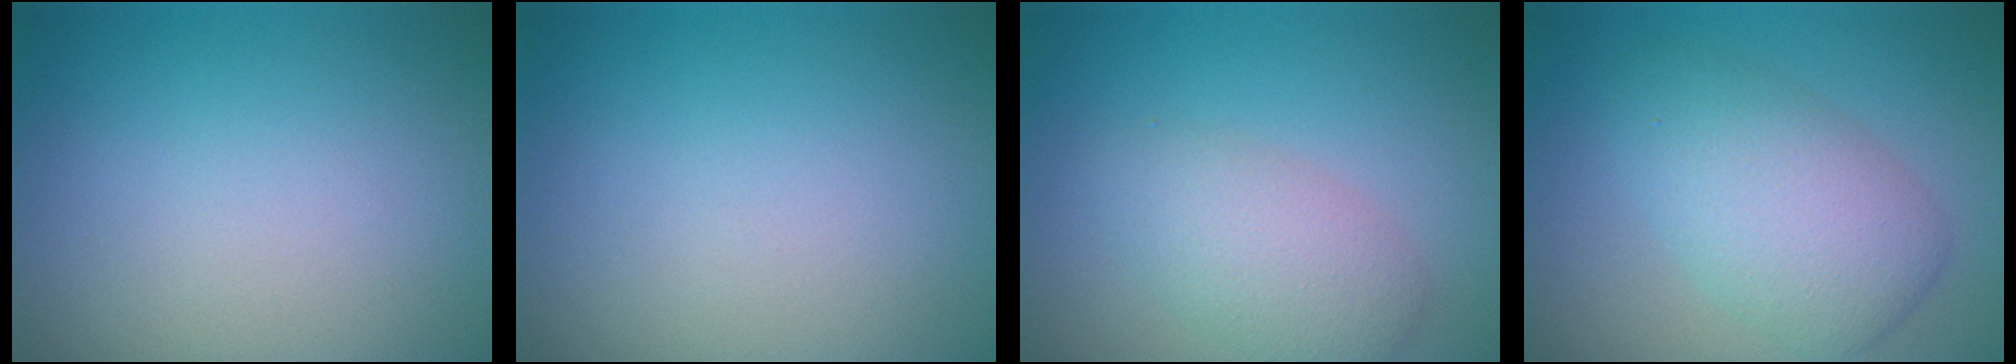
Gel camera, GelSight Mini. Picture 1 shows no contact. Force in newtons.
{"total": 0.0}
{"total": 3.5, "press": 3.5, "slide": 0.2}
{"total": 5.6, "press": 5.6, "slide": 0.3}